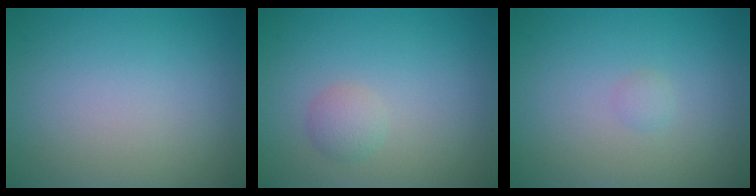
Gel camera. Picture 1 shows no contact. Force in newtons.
{"total": 1.4, "press": 1.4, "slide": 0.1}
{"total": 0.6, "press": 0.6, "slide": 0.0}